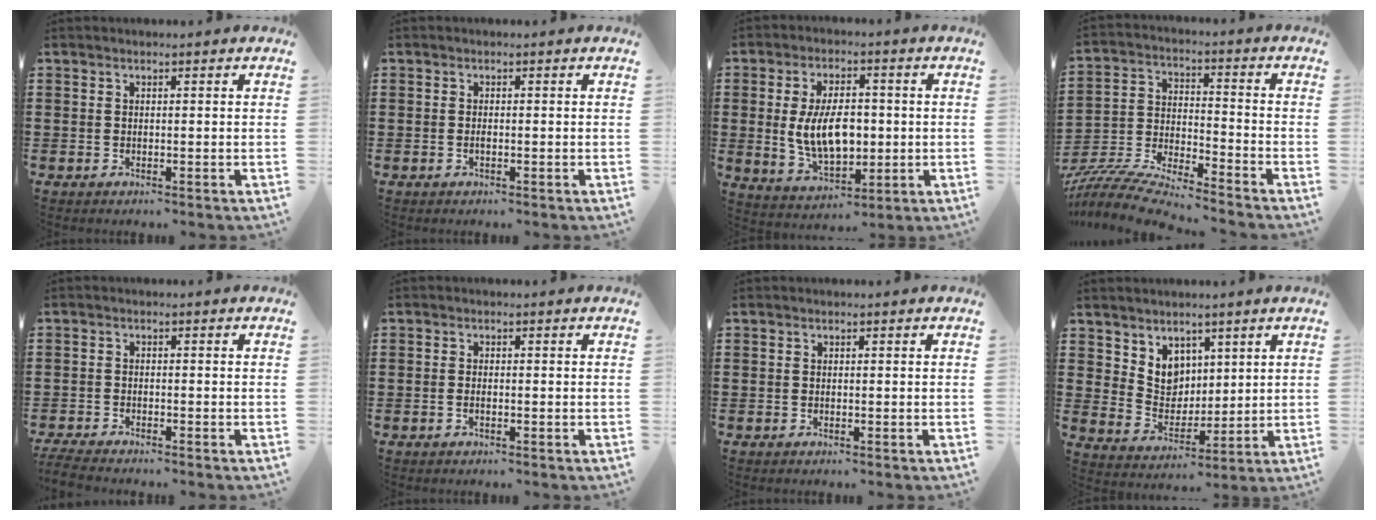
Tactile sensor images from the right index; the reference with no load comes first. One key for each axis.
{"total": 0.6, "fx": -0.2, "fy": 0.2, "fz": 0.6, "tx": -0.013, "ty": -0.004, "tz": -0.003}
{"total": 9.5, "fx": 0.0, "fy": 5.4, "fz": 7.8, "tx": -0.141, "ty": 0.000, "tz": -0.006}
{"total": 8.2, "fx": -7.8, "fy": 0.2, "fz": 2.6, "tx": -0.069, "ty": -0.006, "tz": -0.159}
{"total": 2.4, "fx": -2.4, "fy": 0.0, "fz": 0.4, "tx": -0.023, "ty": -0.006, "tz": -0.054}
{"total": 0.8, "fx": -0.4, "fy": 0.2, "fz": 0.6, "tx": -0.015, "ty": -0.005, "tz": -0.006}
{"total": 0.0}
{"total": 5.8, "fx": 3.7, "fy": 4.4, "fz": 0.8, "tx": -0.043, "ty": -0.004, "tz": 0.071}